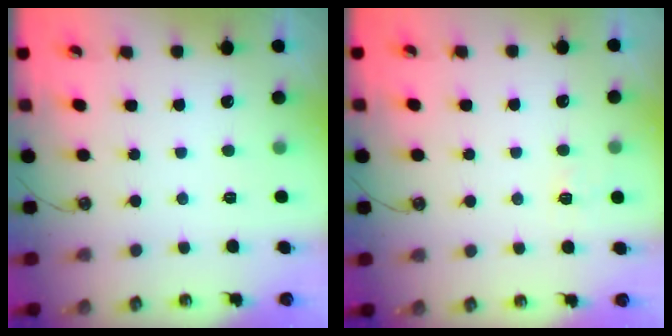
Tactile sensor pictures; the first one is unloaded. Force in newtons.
{"total": 2.8, "press": 2.8, "slide": 0.4}